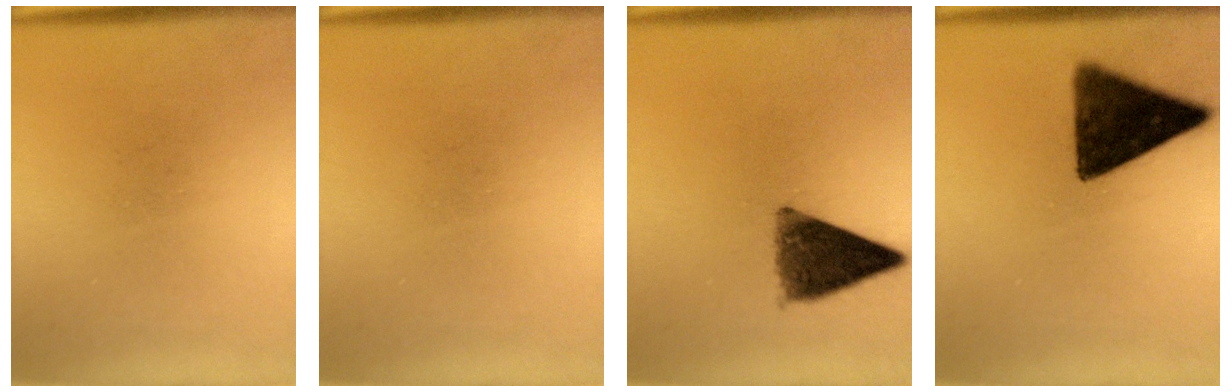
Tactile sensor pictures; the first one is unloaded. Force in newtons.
{"total": 0.0}
{"total": 9.1}
{"total": 13.3}